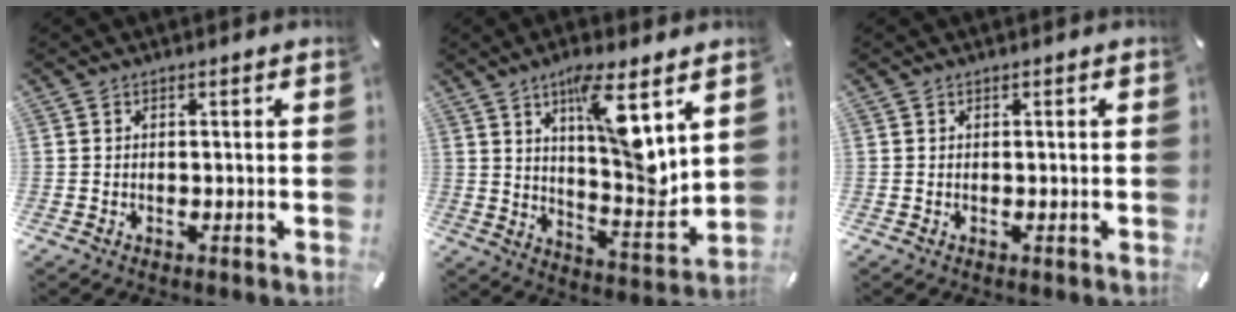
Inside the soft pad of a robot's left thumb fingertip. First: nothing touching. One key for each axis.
{"total": 14.1, "fx": 7.4, "fy": 3.8, "fz": 11.5, "tx": -0.164, "ty": -0.054, "tz": 0.120}
{"total": 0.0}